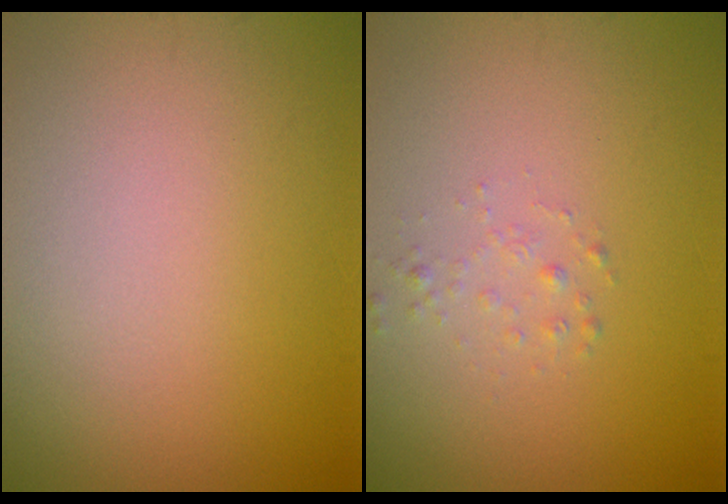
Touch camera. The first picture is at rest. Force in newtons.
{"total": 0.8, "press": 0.7, "slide": 0.1}